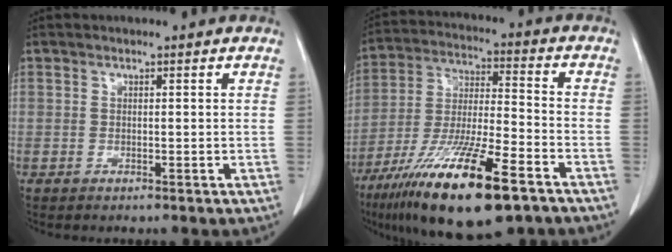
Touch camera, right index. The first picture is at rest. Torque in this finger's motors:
{"motor_torque": [1.36, -0.78, 1.05, 0.21]}